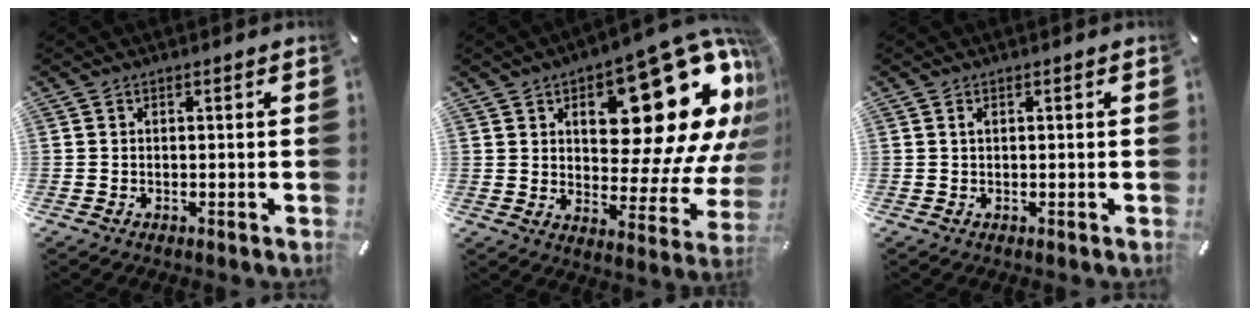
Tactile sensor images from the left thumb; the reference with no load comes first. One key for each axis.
{"total": 25.7, "fx": 11.2, "fy": 13.0, "fz": 19.1, "tx": -0.223, "ty": -0.086, "tz": 0.190}
{"total": 0.7, "fx": 0.2, "fy": 0.2, "fz": 0.6, "tx": -0.012, "ty": 0.000, "tz": 0.002}